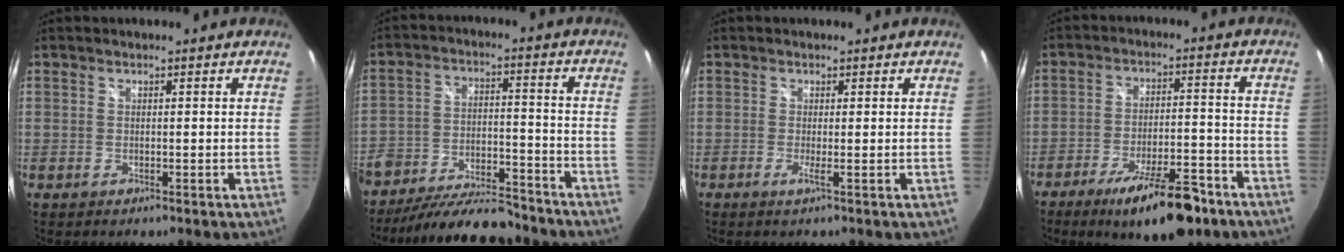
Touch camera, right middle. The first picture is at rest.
{"total": 16.6, "force": [-13.5, 5.8, 7.6], "torque": [-0.156, -0.015, -0.199]}
{"total": 0.9, "force": [0.0, -0.4, 0.8], "torque": [-0.018, -0.006, -0.004]}
{"total": 14.2, "force": [-9.9, 3.9, 9.5], "torque": [-0.160, -0.010, -0.146]}